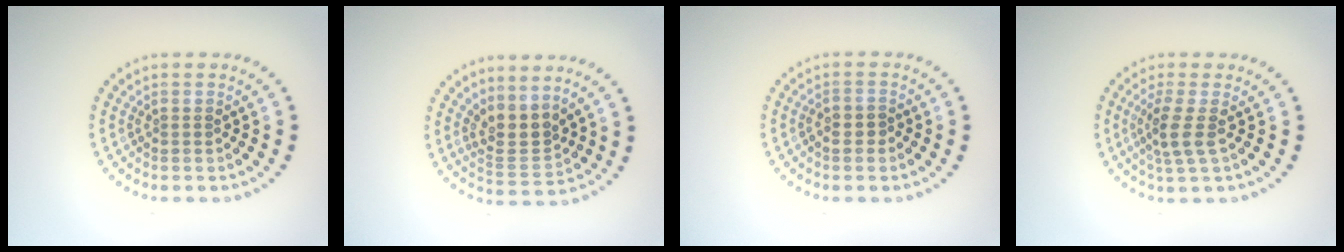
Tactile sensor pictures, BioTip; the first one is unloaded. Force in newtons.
{"total": 3.0, "press": 2.5, "slide": 1.7}
{"total": 1.1, "press": 1.0, "slide": 0.6}
{"total": 2.6, "press": 2.1, "slide": 1.6}